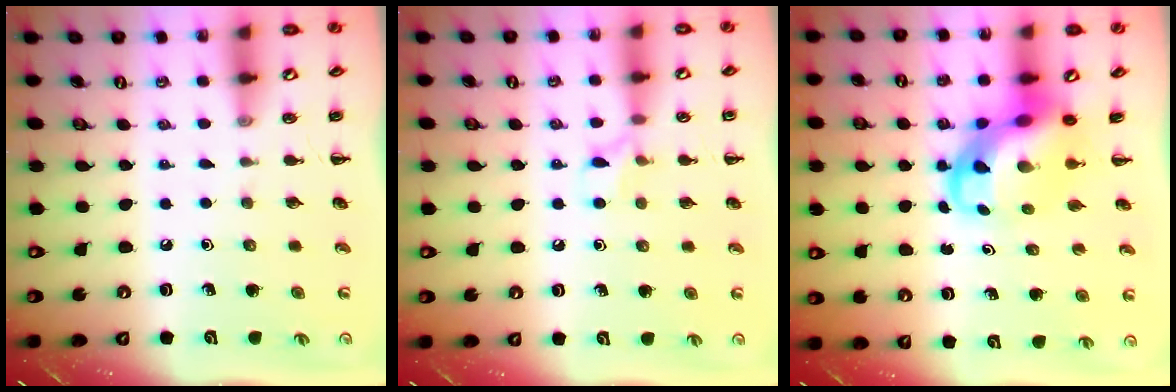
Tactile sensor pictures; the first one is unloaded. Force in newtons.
{"total": 5.8, "press": 5.7, "slide": 1.3}
{"total": 7.2, "press": 6.9, "slide": 2.0}